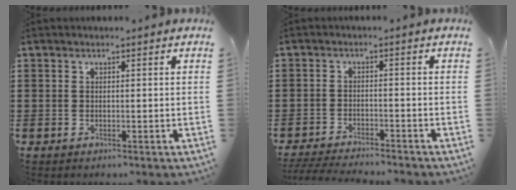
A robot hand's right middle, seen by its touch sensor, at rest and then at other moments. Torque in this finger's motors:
{"motor_torque": [0.18, -0.09, 0.06, 0.06]}